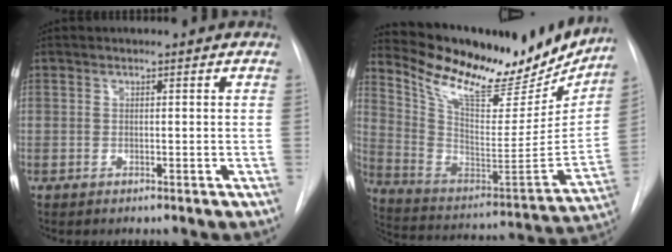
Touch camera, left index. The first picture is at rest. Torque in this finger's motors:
{"motor_torque": [-0.19, -0.60, 0.08, 0.07]}